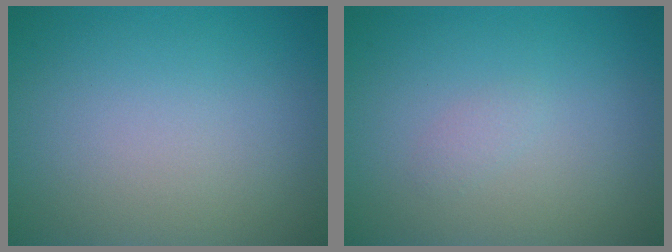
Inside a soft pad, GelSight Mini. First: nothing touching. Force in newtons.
{"total": 0.6, "press": 0.6, "slide": 0.0}